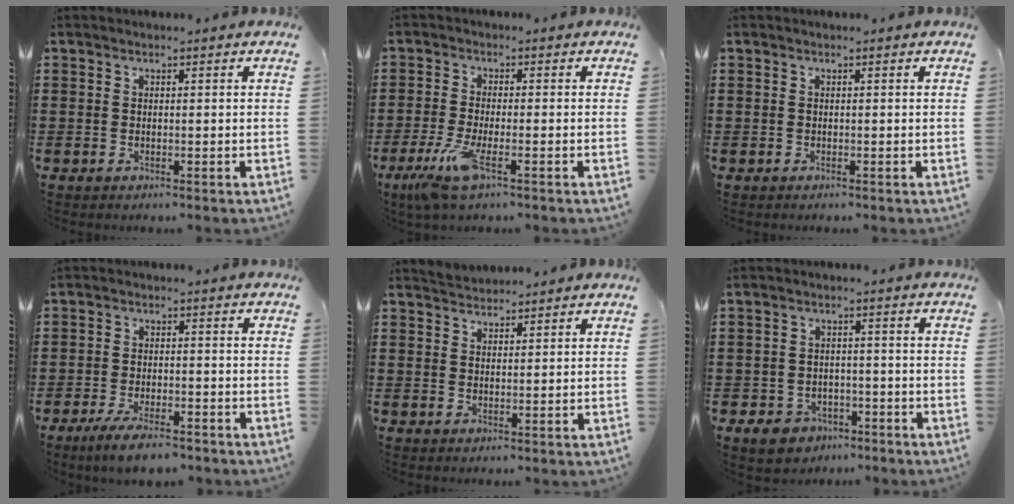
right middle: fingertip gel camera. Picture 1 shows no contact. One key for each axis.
{"total": 5.4, "fx": -2.8, "fy": 1.0, "fz": 4.4, "tx": -0.106, "ty": -0.020, "tz": -0.054}
{"total": 0.0}
{"total": 5.0, "fx": -4.2, "fy": 0.7, "fz": 2.6, "tx": -0.055, "ty": -0.007, "tz": -0.080}
{"total": 2.3, "fx": 2.2, "fy": 0.3, "fz": -0.2, "tx": -0.004, "ty": 0.002, "tz": 0.044}
{"total": 4.2, "fx": -3.5, "fy": 2.0, "fz": 1.0, "tx": -0.029, "ty": 0.005, "tz": -0.069}